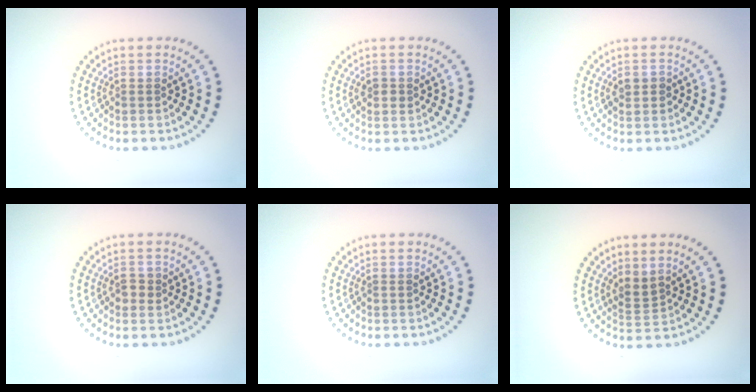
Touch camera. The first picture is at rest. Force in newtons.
{"total": 1.0, "press": 1.0, "slide": 0.1}
{"total": 1.4, "press": 1.4, "slide": 0.3}
{"total": 1.2, "press": 1.2, "slide": 0.2}
{"total": 0.0}
{"total": 1.8, "press": 1.4, "slide": 1.2}